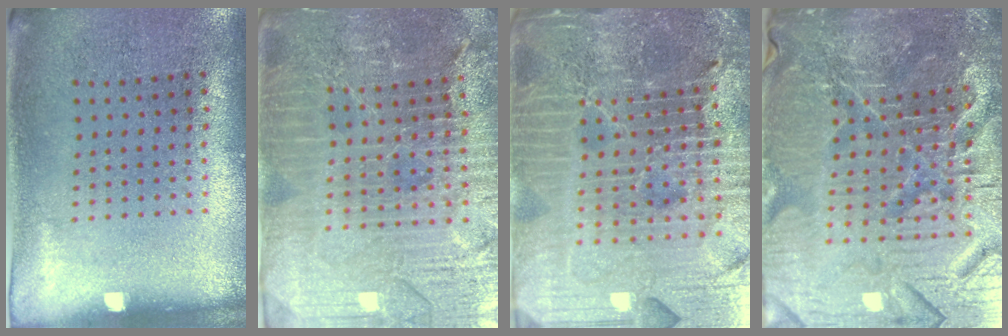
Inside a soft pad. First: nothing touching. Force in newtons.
{"total": 4.9, "press": 4.6, "slide": 1.7}
{"total": 7.3, "press": 6.3, "slide": 3.7}
{"total": 7.2, "press": 6.4, "slide": 3.3}